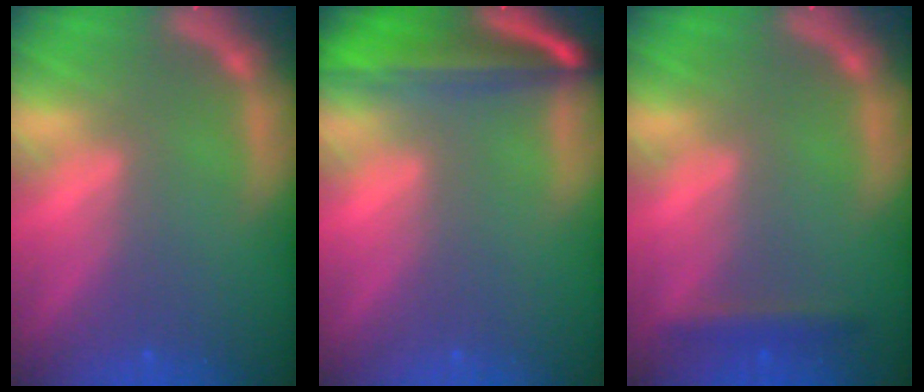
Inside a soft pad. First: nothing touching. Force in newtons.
{"total": 8.6}
{"total": 1.9}